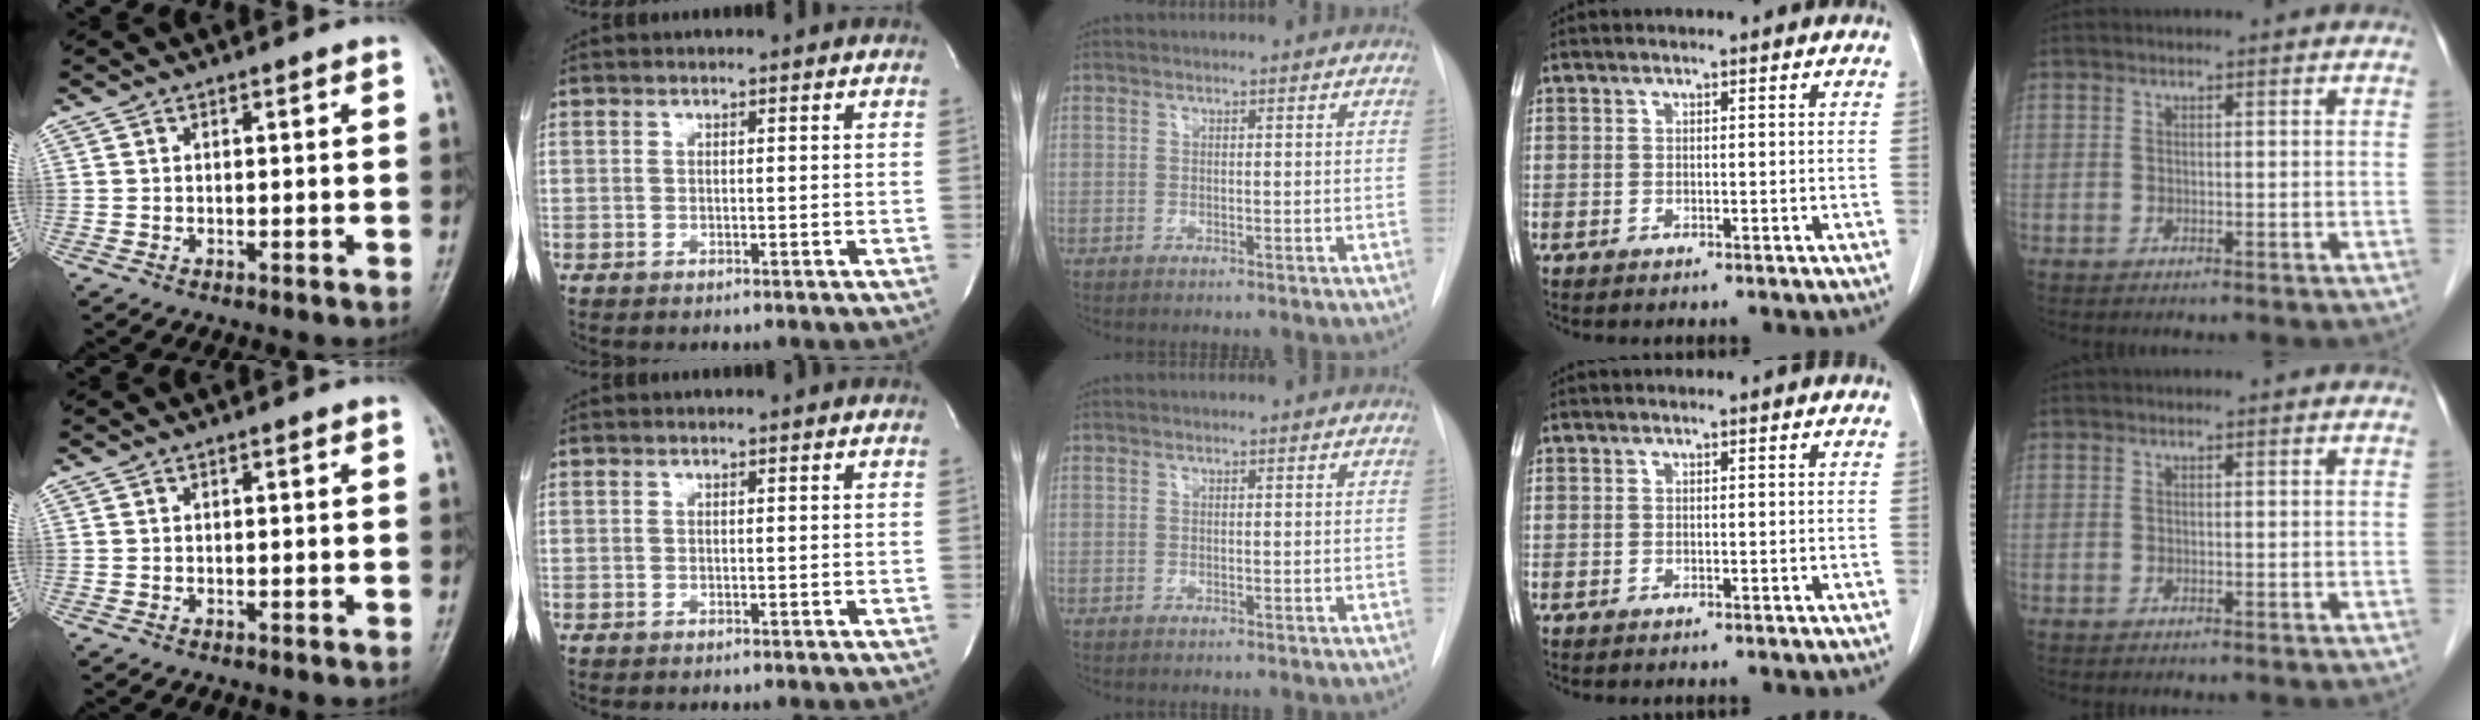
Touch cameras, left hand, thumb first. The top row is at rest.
{}